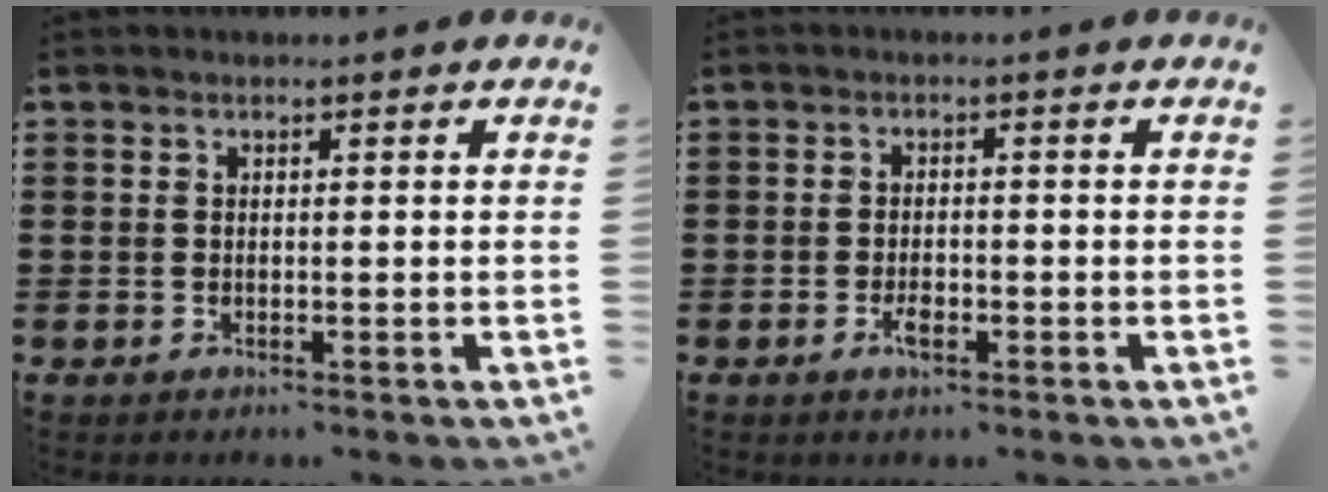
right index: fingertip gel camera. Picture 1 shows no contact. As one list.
[{"total": 2.5, "force": [-1.0, 1.1, 2.0], "torque": [-0.037, 0.002, -0.018]}]